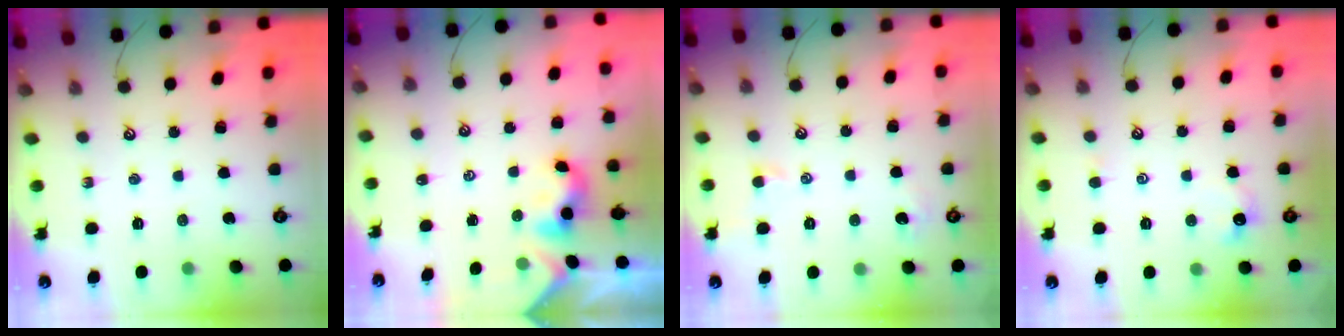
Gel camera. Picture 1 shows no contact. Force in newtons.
{"total": 2.1, "press": 2.1, "slide": 0.2}
{"total": 0.9, "press": 0.7, "slide": 0.5}
{"total": 0.8, "press": 0.6, "slide": 0.5}